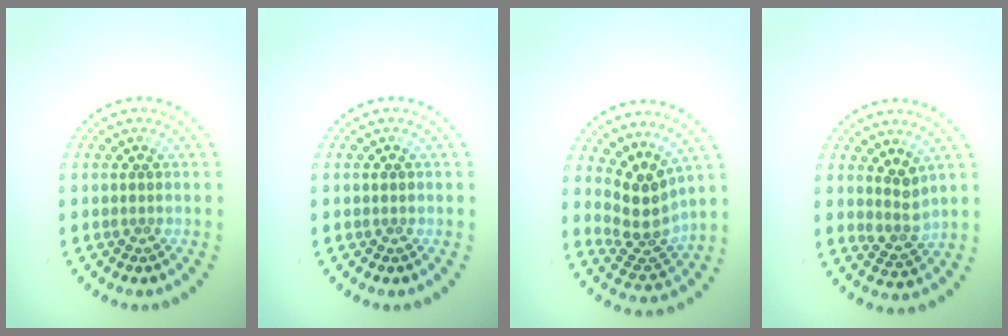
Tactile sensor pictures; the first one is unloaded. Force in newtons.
{"total": 0.6, "press": 0.6, "slide": 0.2}
{"total": 3.7, "press": 2.8, "slide": 2.5}
{"total": 2.4, "press": 1.9, "slide": 1.4}